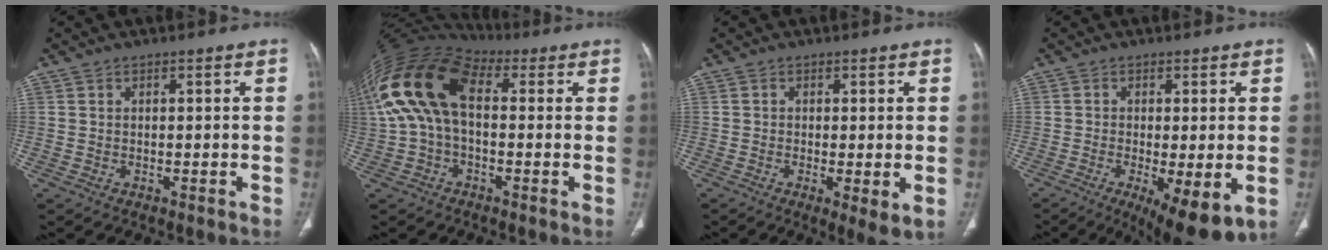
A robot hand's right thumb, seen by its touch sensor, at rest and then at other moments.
{"total": 16.7, "force": [2.5, 9.7, 13.4], "torque": [-0.275, 0.045, 0.037]}
{"total": 4.9, "force": [-1.0, 1.2, 4.7], "torque": [-0.081, -0.017, -0.019]}
{"total": 11.5, "force": [-3.9, 3.5, 10.2], "torque": [-0.158, -0.019, -0.053]}